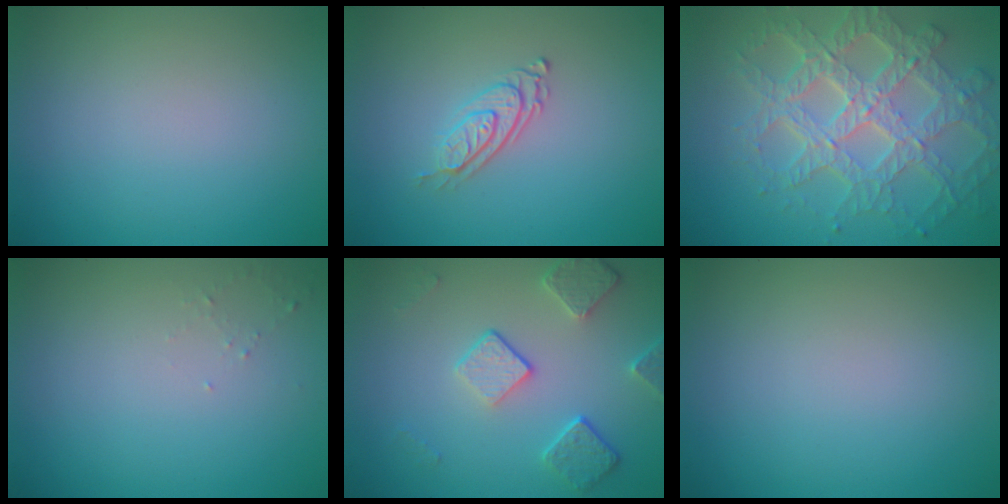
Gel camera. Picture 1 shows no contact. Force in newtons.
{"total": 2.8, "press": 2.0, "slide": 2.0}
{"total": 7.8, "press": 5.8, "slide": 5.3}
{"total": 0.7, "press": 0.6, "slide": 0.2}
{"total": 4.0, "press": 3.2, "slide": 2.5}
{"total": 0.0}